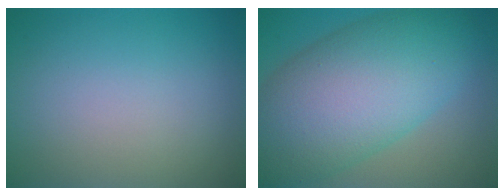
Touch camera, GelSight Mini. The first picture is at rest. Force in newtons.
{"total": 12.6, "press": 12.6, "slide": 0.5}